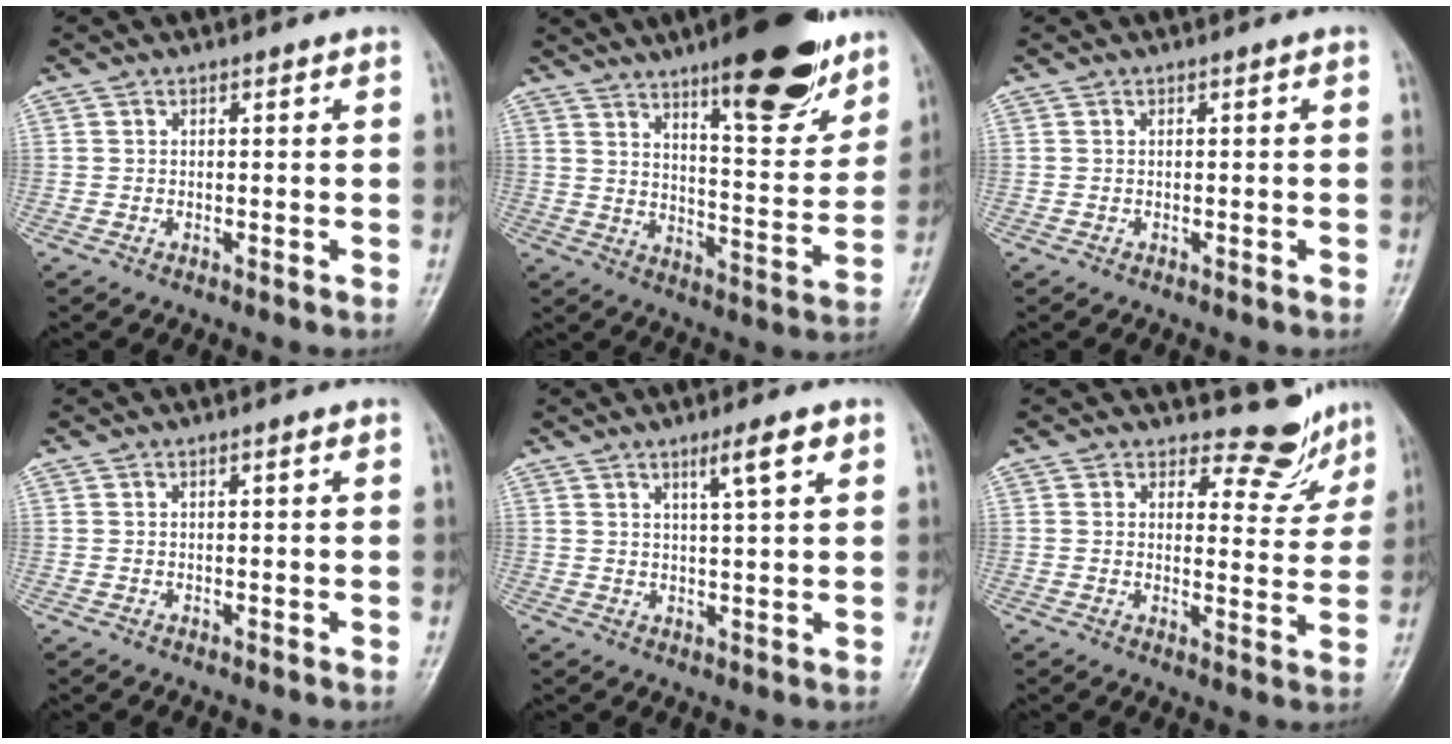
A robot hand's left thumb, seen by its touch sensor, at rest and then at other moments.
{"total": 19.7, "force": [12.7, 5.5, 14.0], "torque": [-0.160, -0.069, 0.192]}
{"total": 0.0}
{"total": 0.7, "force": [0.4, 0.1, 0.5], "torque": [-0.008, 0.000, 0.006]}
{"total": 4.9, "force": [2.8, 0.4, 4.0], "torque": [-0.064, -0.012, 0.048]}
{"total": 6.6, "force": [6.1, 2.6, 0.1], "torque": [0.026, -0.062, 0.073]}